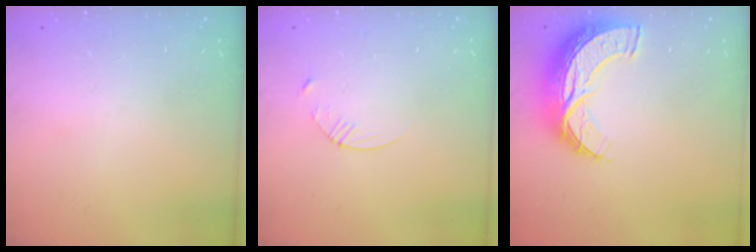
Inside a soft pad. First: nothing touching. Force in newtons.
{"total": 3.8, "press": 3.8, "slide": 0.5}
{"total": 13.7, "press": 13.6, "slide": 0.8}